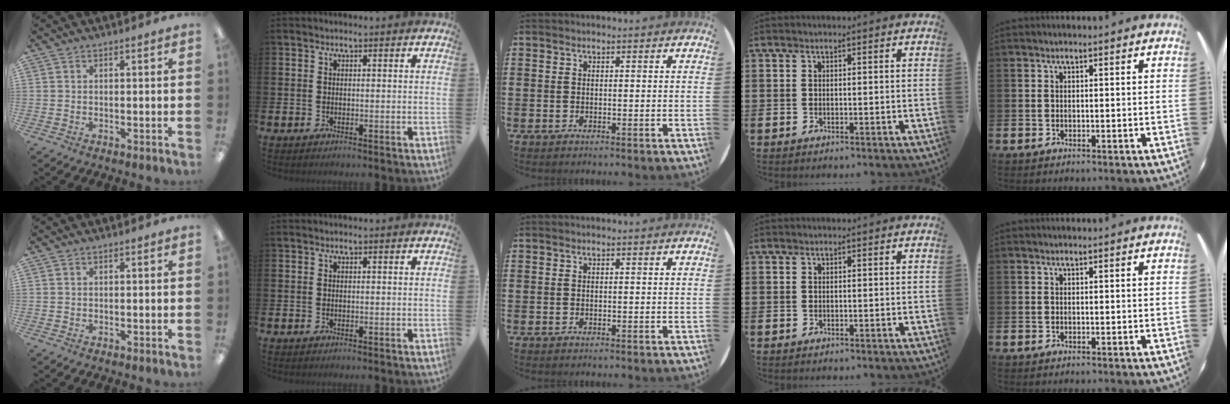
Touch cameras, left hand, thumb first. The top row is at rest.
{}